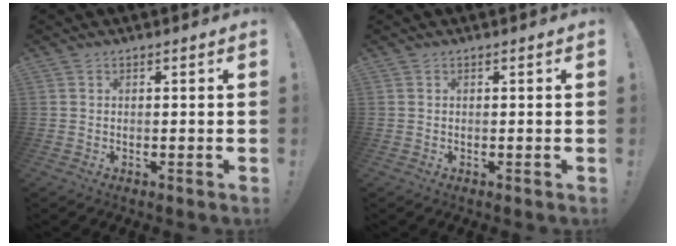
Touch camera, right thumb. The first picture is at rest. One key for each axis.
{"total": 0.0}